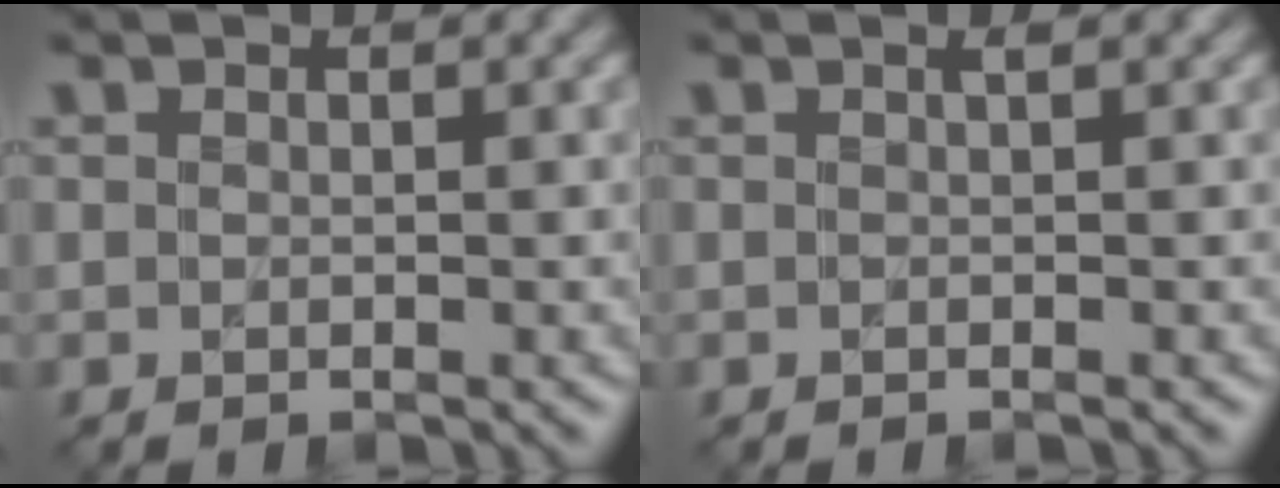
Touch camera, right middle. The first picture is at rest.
{"total": 1.3, "force": [0.1, 0.3, 1.2], "torque": [-0.013, 0.002, -0.005]}